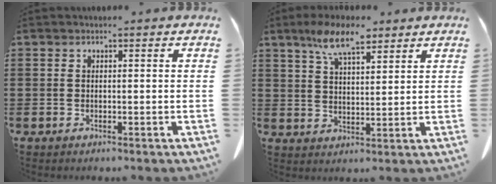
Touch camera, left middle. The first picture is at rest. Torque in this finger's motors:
{"motor_torque": [1.63, 0.51, 0.31, 0.18]}